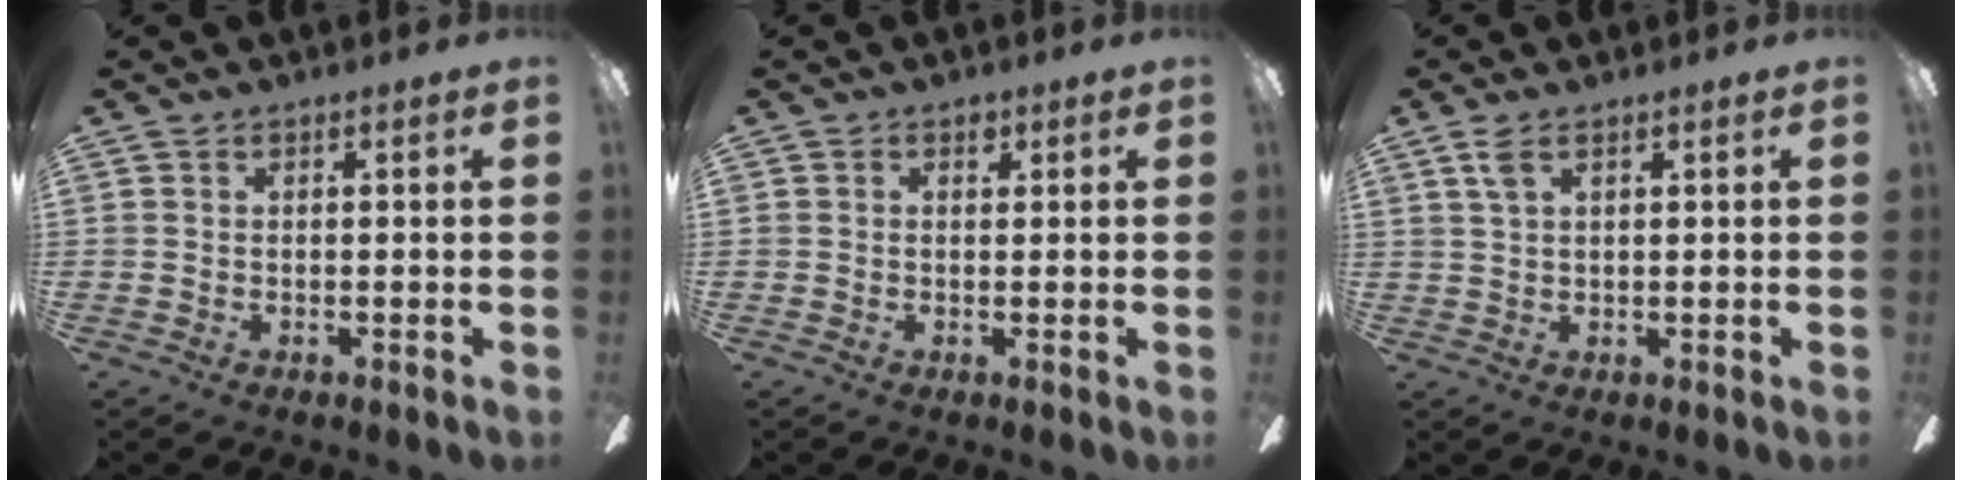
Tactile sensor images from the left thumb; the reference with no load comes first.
{"total": 1.3, "force": [0.8, 0.9, 0.5], "torque": [0.006, -0.003, 0.011]}
{"total": 3.7, "force": [2.2, 1.5, 2.6], "torque": [-0.057, 0.002, 0.039]}